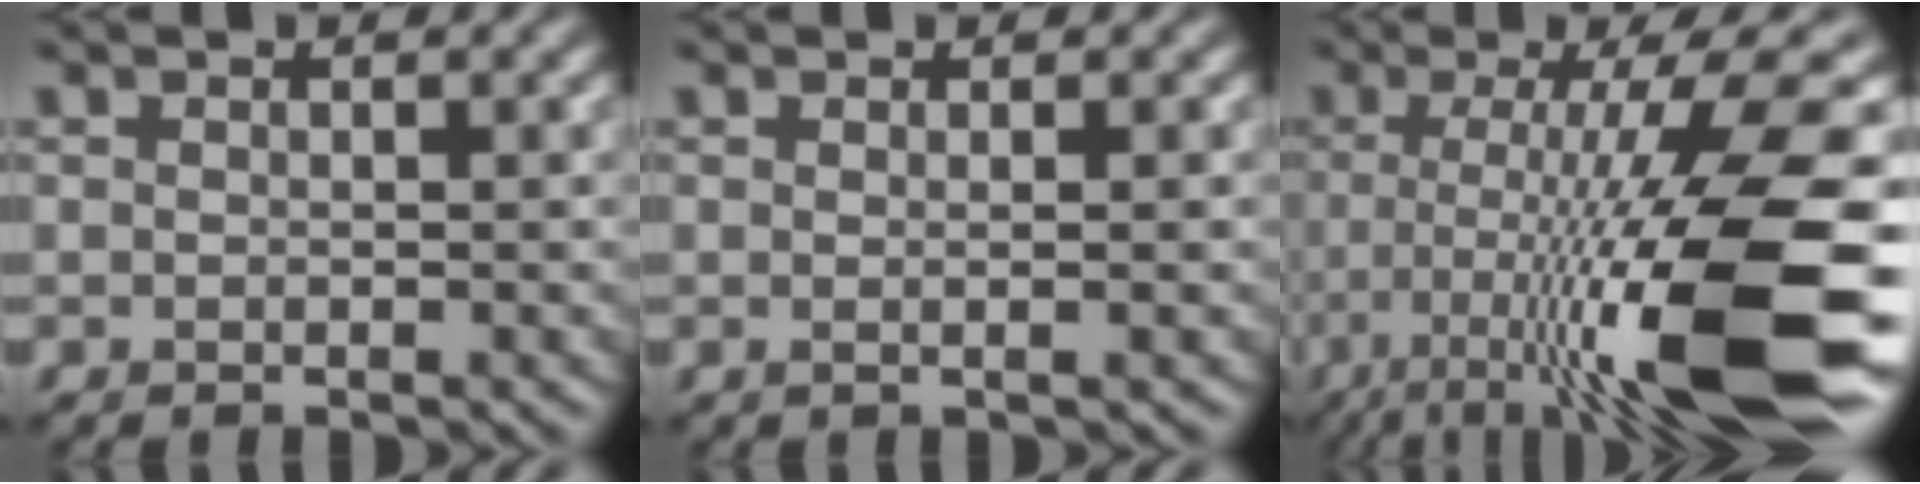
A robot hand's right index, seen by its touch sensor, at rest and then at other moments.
{"total": 1.3, "force": [0.1, 0.4, 1.2], "torque": [-0.012, 0.001, -0.003]}
{"total": 14.0, "force": [-5.0, 2.5, 12.9], "torque": [-0.198, -0.004, -0.079]}